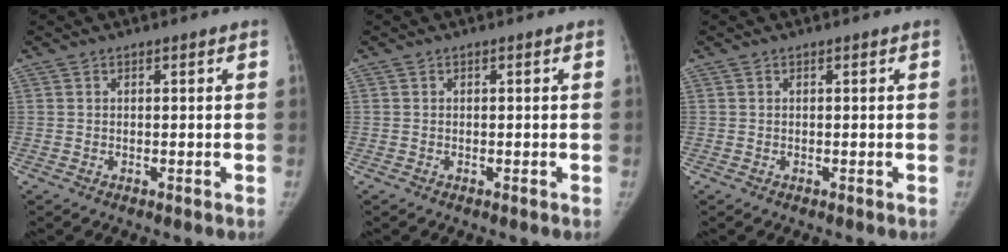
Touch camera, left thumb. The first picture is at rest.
{"total": 0.0}
{"total": 0.0}